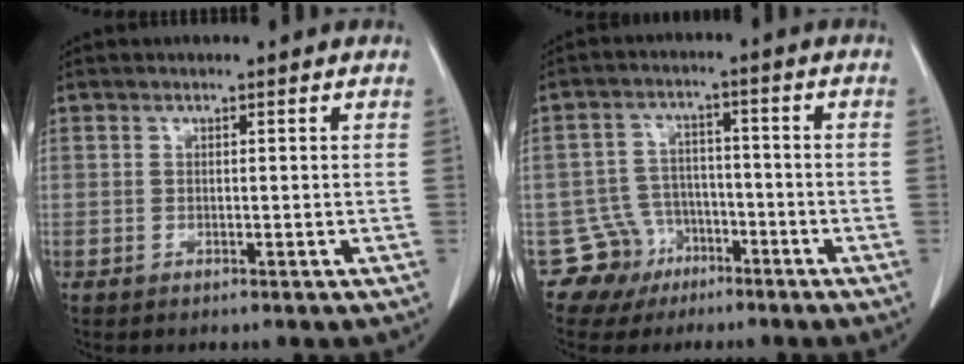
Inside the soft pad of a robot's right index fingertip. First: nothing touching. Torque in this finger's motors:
{"motor_torque": [-0.52, 0.24, -0.59, -0.21]}